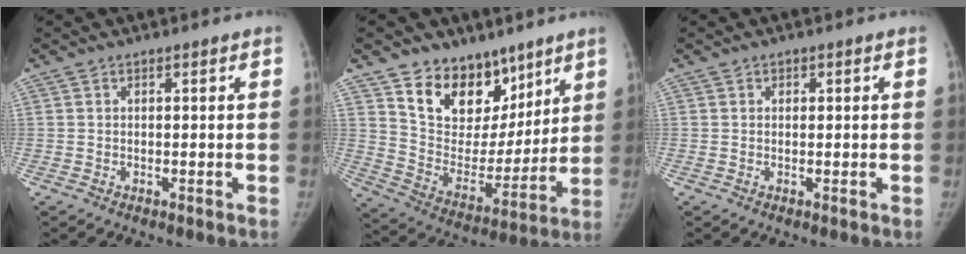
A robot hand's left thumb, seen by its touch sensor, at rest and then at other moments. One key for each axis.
{"total": 16.8, "fx": 11.1, "fy": 10.9, "fz": 6.3, "tx": -0.044, "ty": -0.071, "tz": 0.202}
{"total": 0.6, "fx": 0.3, "fy": 0.5, "fz": 0.2, "tx": 0.003, "ty": -0.001, "tz": 0.003}